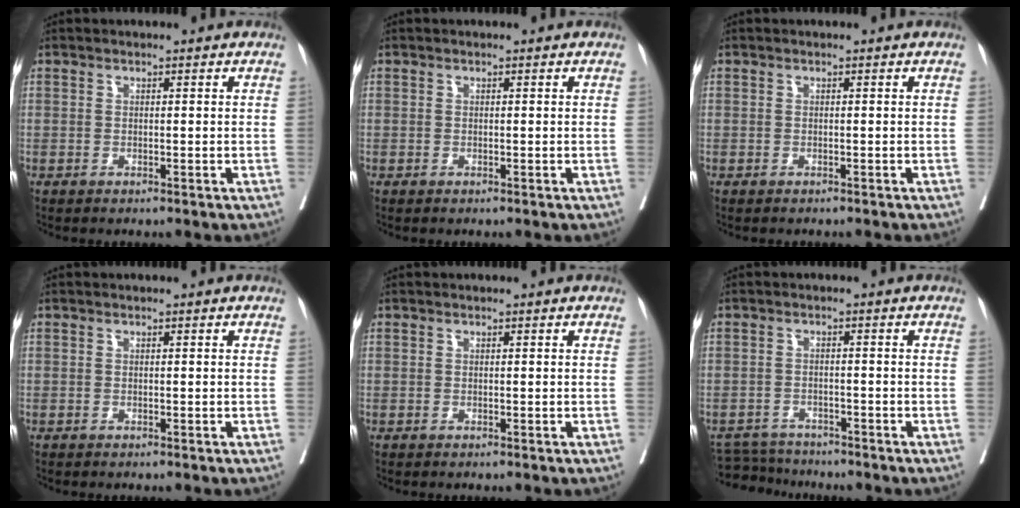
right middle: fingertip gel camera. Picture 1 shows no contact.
{"total": 0.0}
{"total": 2.1, "force": [-1.9, 0.3, 0.8], "torque": [-0.016, -0.006, -0.021]}
{"total": 0.0}
{"total": 0.0}
{"total": 5.0, "force": [-4.9, 0.6, -0.3], "torque": [0.003, -0.008, -0.085]}